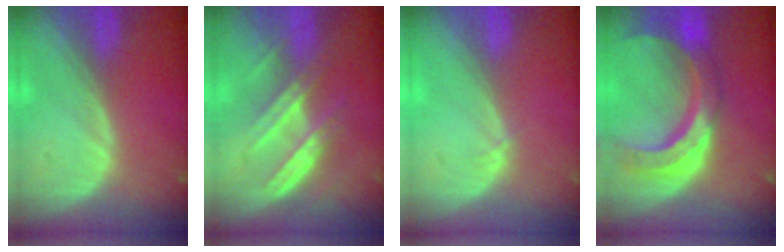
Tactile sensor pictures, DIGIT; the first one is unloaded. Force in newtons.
{"total": 6.5, "press": 6.3, "slide": 1.4}
{"total": 0.6, "press": 0.4, "slide": 0.3}
{"total": 11.4, "press": 9.6, "slide": 6.0}